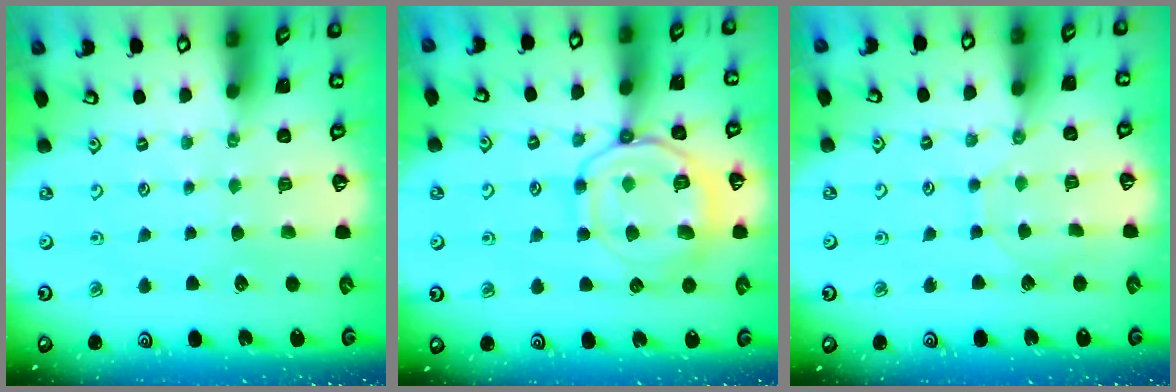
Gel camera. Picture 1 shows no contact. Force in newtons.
{"total": 14.2, "press": 14.1, "slide": 1.4}
{"total": 5.6, "press": 5.6, "slide": 0.1}